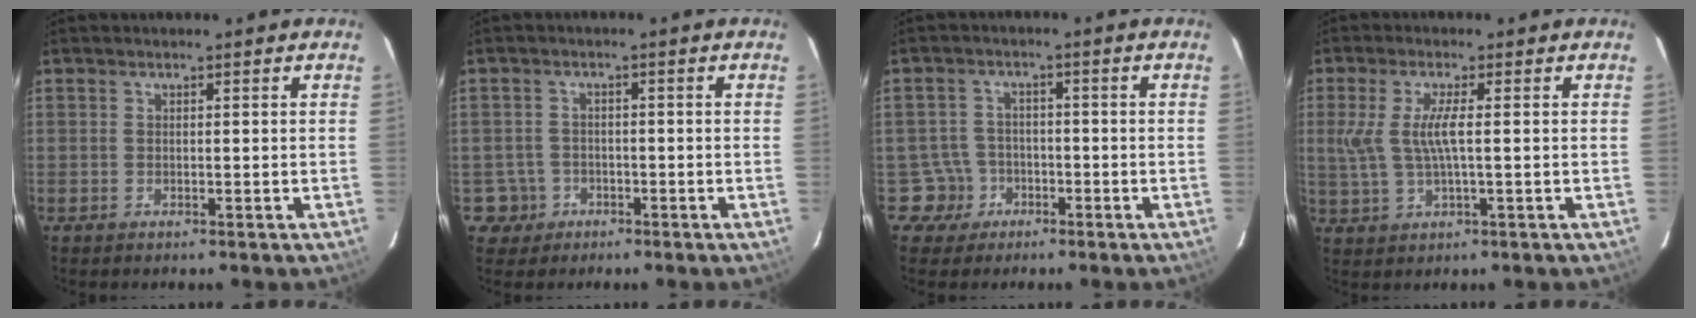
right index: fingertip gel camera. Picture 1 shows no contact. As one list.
[{"total": 4.4, "force": [-1.7, 4.0, -0.1], "torque": [-0.006, 0.020, -0.027]}, {"total": 4.8, "force": [-2.3, 4.2, -0.5], "torque": [0.004, 0.022, -0.040]}, {"total": 6.3, "force": [0.4, 1.1, 6.2], "torque": [-0.128, -0.002, 0.014]}]